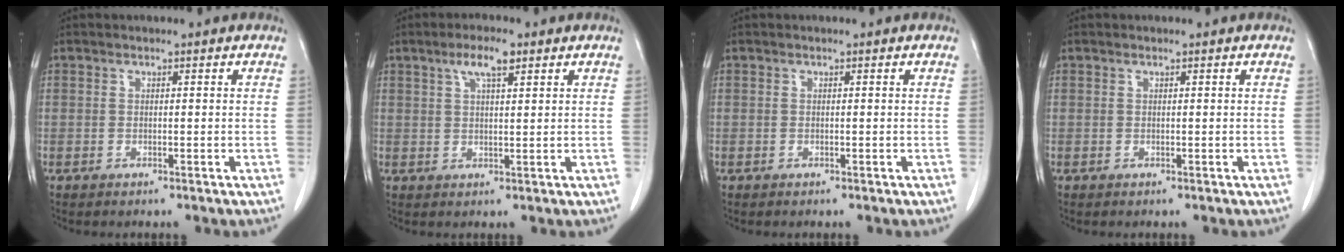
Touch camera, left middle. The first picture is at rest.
{"total": 4.4, "force": [2.6, 0.8, 3.5], "torque": [-0.070, 0.006, 0.046]}
{"total": 0.0}
{"total": 0.0}